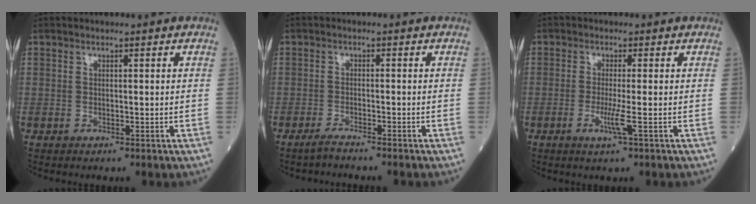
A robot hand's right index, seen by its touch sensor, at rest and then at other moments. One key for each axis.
{"total": 2.6, "fx": -2.3, "fy": -0.3, "fz": 1.1, "tx": -0.028, "ty": -0.003, "tz": -0.040}
{"total": 3.1, "fx": -1.1, "fy": -0.5, "fz": 2.9, "tx": -0.063, "ty": -0.008, "tz": -0.022}